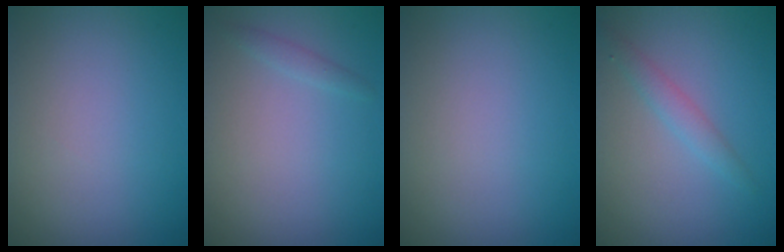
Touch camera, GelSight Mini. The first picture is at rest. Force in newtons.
{"total": 0.8, "press": 0.8, "slide": 0.1}
{"total": 0.0}
{"total": 1.7, "press": 1.7, "slide": 0.0}